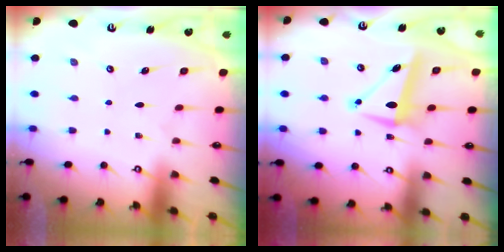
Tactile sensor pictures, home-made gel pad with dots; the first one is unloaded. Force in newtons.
{"total": 8.9, "press": 8.6, "slide": 2.2}